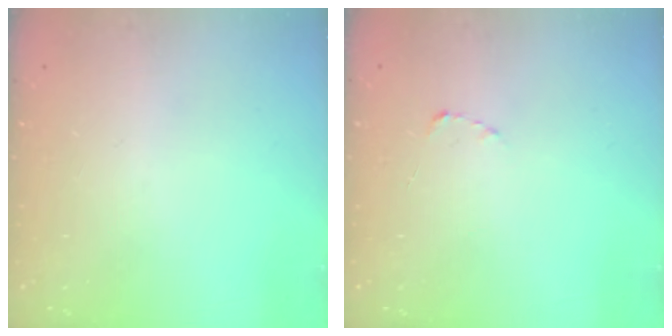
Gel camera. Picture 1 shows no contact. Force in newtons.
{"total": 1.8, "press": 1.7, "slide": 0.3}